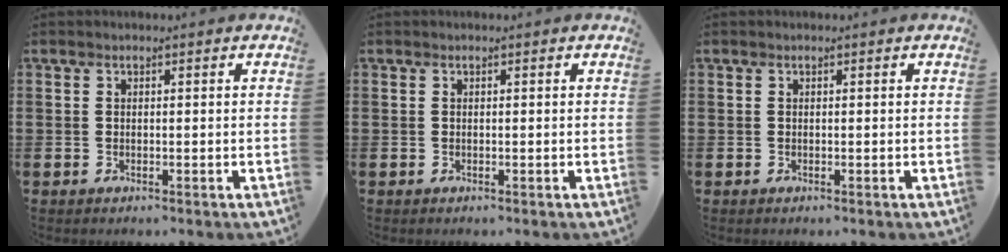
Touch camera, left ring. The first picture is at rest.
{"total": 0.0}
{"total": 0.0}